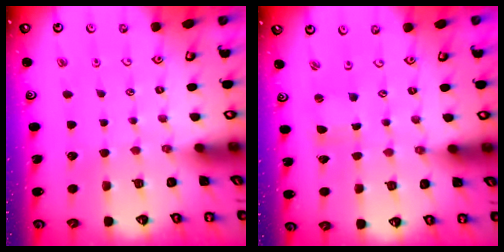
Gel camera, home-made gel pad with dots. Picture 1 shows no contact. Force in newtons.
{"total": 0.8, "press": 0.8, "slide": 0.3}